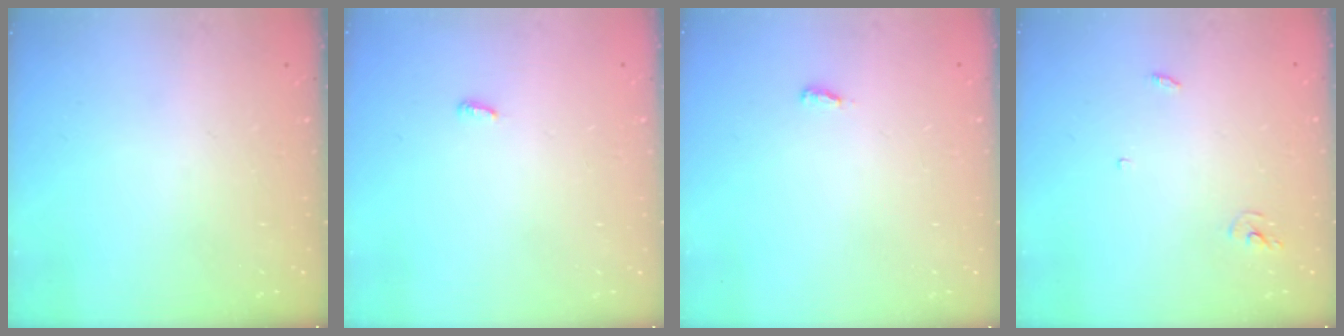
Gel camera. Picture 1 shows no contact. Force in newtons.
{"total": 2.9, "press": 2.9, "slide": 0.2}
{"total": 2.6, "press": 2.4, "slide": 1.0}
{"total": 2.9, "press": 2.9, "slide": 0.2}